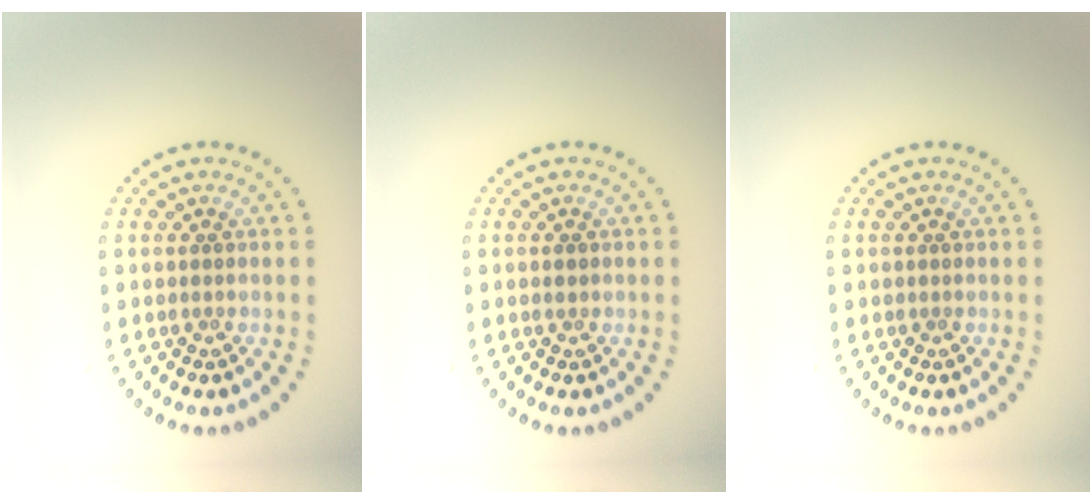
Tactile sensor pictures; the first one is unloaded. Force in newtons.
{"total": 0.7, "press": 0.7, "slide": 0.1}
{"total": 0.0}